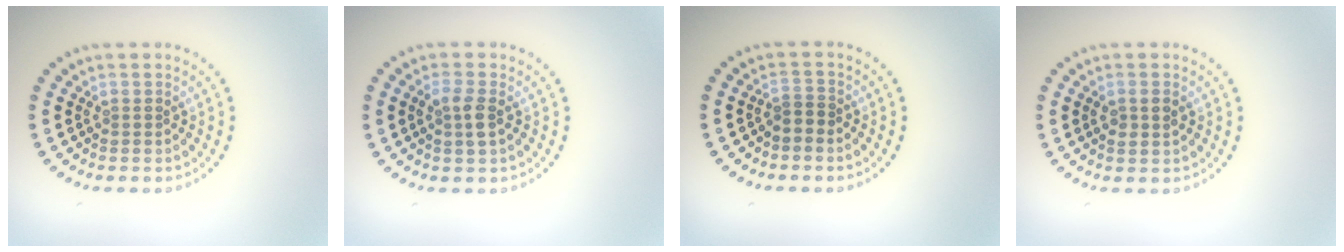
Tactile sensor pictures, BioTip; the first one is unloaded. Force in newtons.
{"total": 1.9, "press": 1.9, "slide": 0.4}
{"total": 0.9, "press": 0.6, "slide": 0.7}
{"total": 1.5, "press": 1.5, "slide": 0.2}